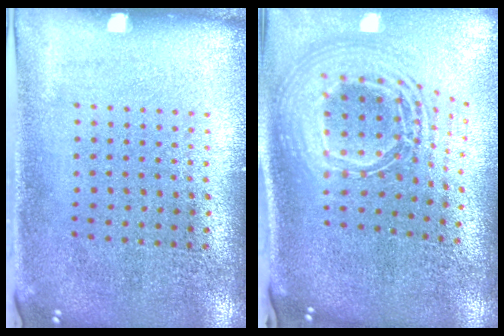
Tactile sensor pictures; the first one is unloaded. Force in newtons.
{"total": 2.6, "press": 1.8, "slide": 1.8}